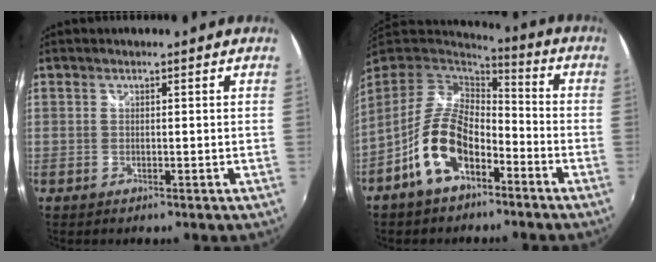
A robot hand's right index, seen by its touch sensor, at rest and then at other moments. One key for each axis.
{"total": 13.2, "fx": -6.6, "fy": 6.9, "fz": 9.1, "tx": -0.192, "ty": 0.004, "tz": -0.119}